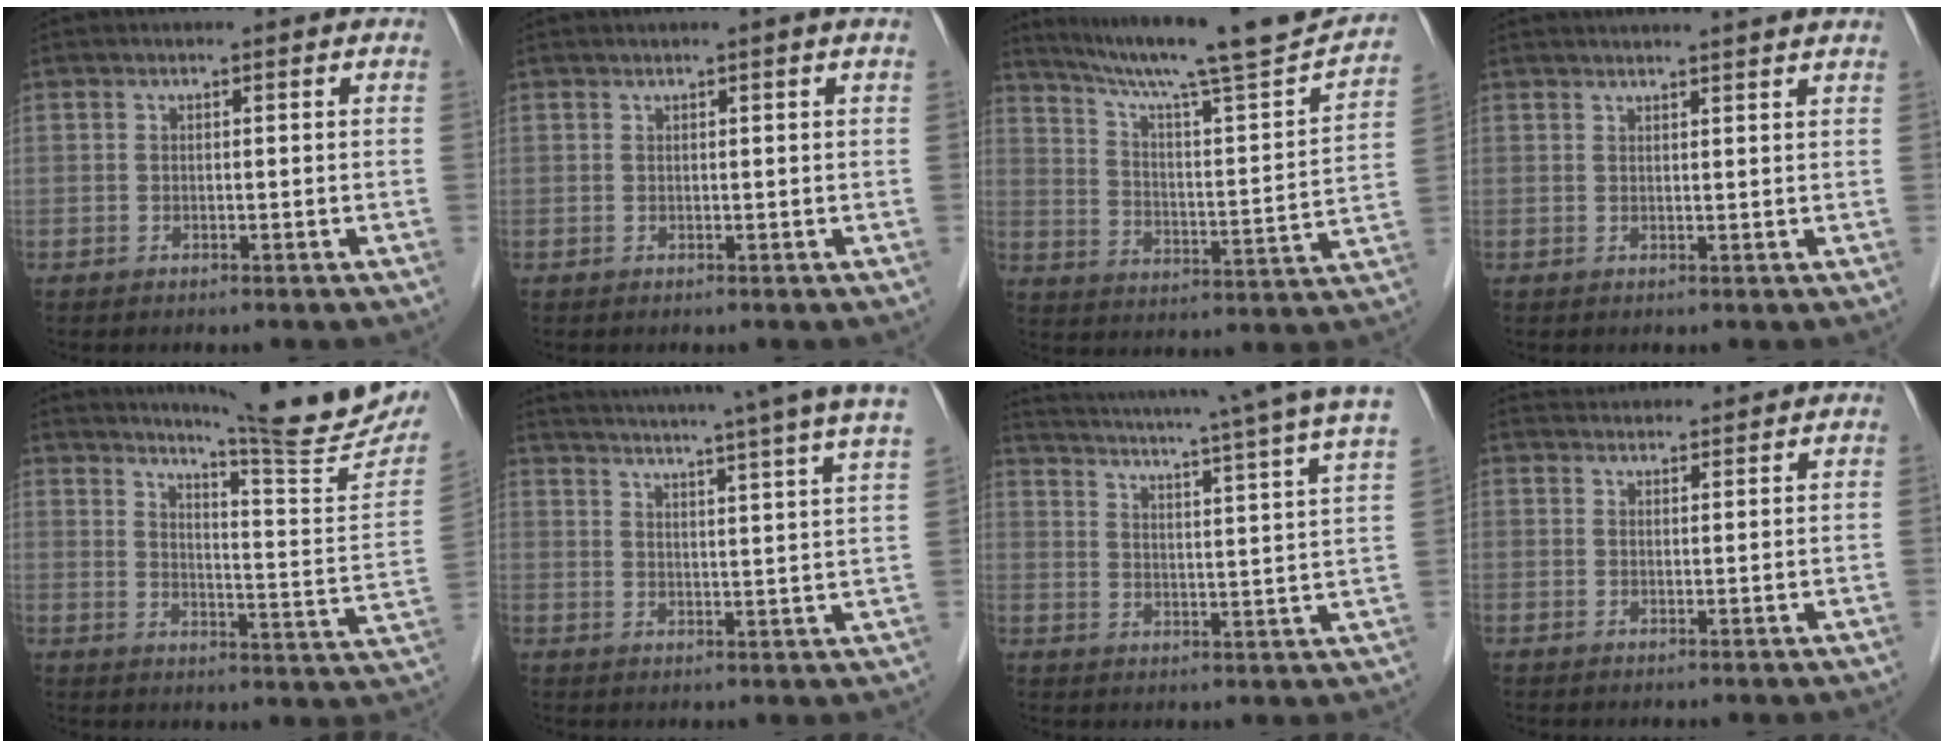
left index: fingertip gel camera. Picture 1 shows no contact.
{"total": 0.7, "force": [0.4, -0.3, 0.5], "torque": [-0.016, -0.004, 0.012]}
{"total": 21.6, "force": [19.3, 0.1, 9.7], "torque": [-0.161, -0.026, 0.276]}
{"total": 9.6, "force": [8.9, -0.6, 3.5], "torque": [-0.046, 0.022, 0.094]}
{"total": 19.0, "force": [17.3, -1.4, 7.8], "torque": [-0.119, -0.101, 0.214]}
{"total": 27.3, "force": [24.6, -1.0, 11.9], "torque": [-0.193, -0.049, 0.301]}
{"total": 22.6, "force": [18.2, -0.3, 13.4], "torque": [-0.218, -0.035, 0.222]}
{"total": 5.9, "force": [5.9, 0.5, 0.8], "torque": [-0.016, 0.035, 0.081]}